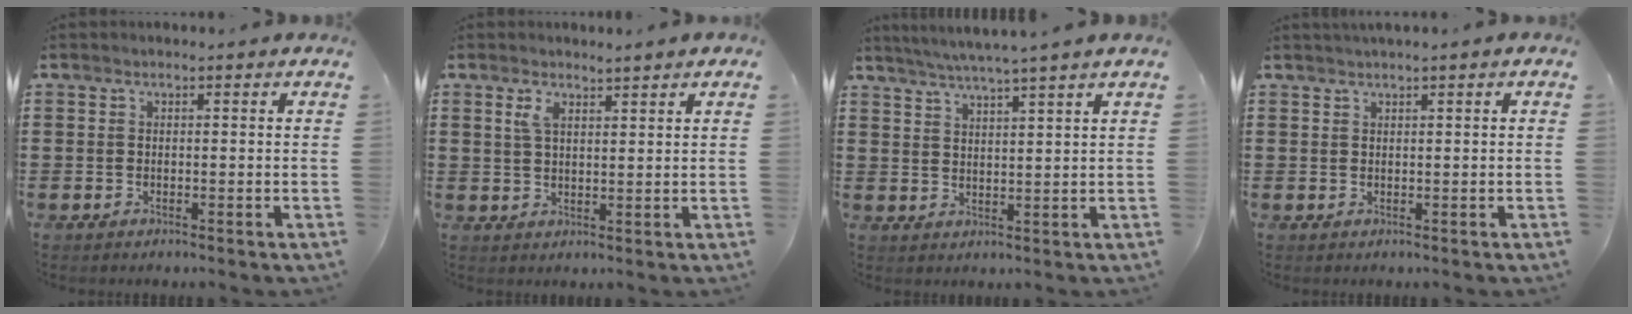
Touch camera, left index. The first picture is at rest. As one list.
[{"total": 3.0, "force": [2.1, 0.8, 2.0], "torque": [-0.044, 0.004, 0.037]}, {"total": 3.9, "force": [3.5, -1.0, 1.5], "torque": [-0.037, -0.016, 0.059]}, {"total": 0.7, "force": [0.5, -0.1, 0.4], "torque": [-0.007, -0.002, 0.010]}]